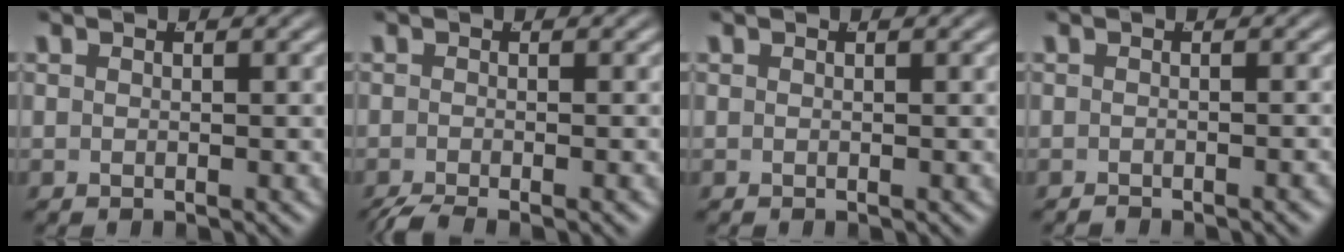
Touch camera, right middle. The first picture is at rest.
{"total": 2.4, "force": [-2.2, 0.2, 1.0], "torque": [-0.011, -0.009, -0.031]}
{"total": 0.0}
{"total": 1.0, "force": [-0.9, -0.5, 0.0], "torque": [0.003, -0.004, -0.015]}